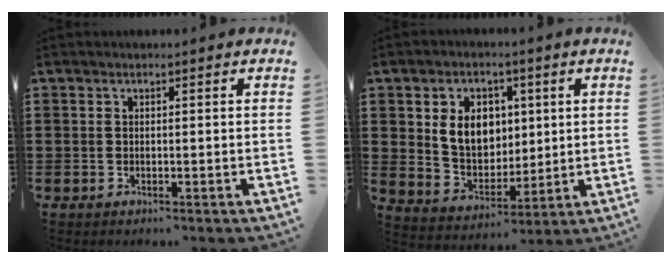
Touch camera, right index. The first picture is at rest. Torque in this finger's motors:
{"motor_torque": [0.57, -0.06, 0.40, 0.11]}